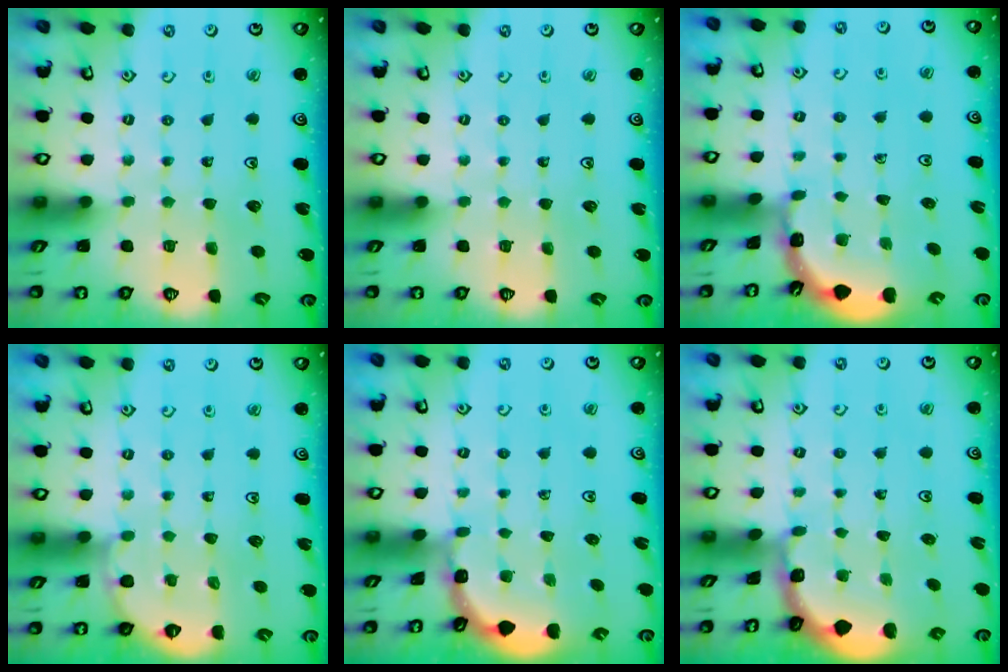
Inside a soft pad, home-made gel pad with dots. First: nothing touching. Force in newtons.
{"total": 0.0}
{"total": 1.7, "press": 1.7, "slide": 0.1}
{"total": 4.0, "press": 4.0, "slide": 0.4}
{"total": 1.2, "press": 1.2, "slide": 0.1}
{"total": 1.3, "press": 1.2, "slide": 0.1}